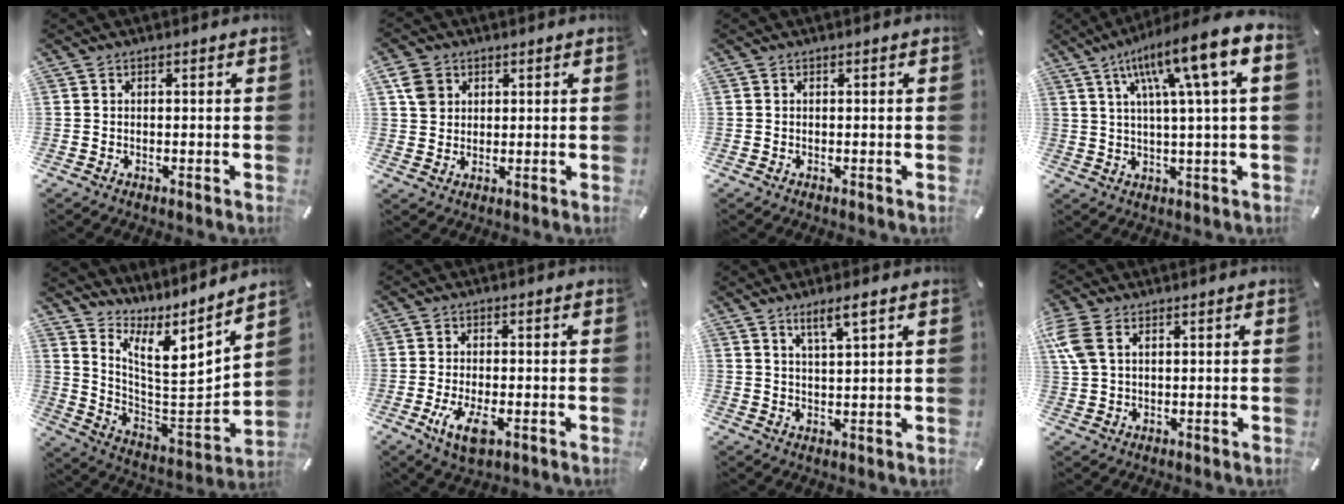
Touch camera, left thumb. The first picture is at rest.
{"total": 5.3, "force": [1.9, 4.7, 1.6], "torque": [-0.026, 0.005, 0.036]}
{"total": 0.0}
{"total": 15.5, "force": [6.2, 2.0, 14.1], "torque": [-0.247, -0.020, 0.090]}
{"total": 8.5, "force": [7.8, 1.6, 2.8], "torque": [-0.044, -0.125, 0.124]}
{"total": 6.7, "force": [-2.4, 2.6, 5.7], "torque": [-0.121, -0.008, -0.040]}
{"total": 4.8, "force": [3.2, 0.6, 3.6], "torque": [-0.076, -0.006, 0.056]}
{"total": 6.1, "force": [2.4, 3.7, 4.3], "torque": [-0.108, -0.003, 0.043]}